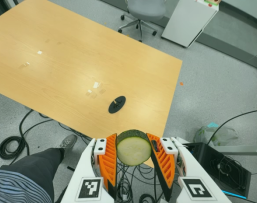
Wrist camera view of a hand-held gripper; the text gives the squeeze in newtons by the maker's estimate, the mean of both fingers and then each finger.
{"total": 12.8, "left": 12.0, "right": 13.6}